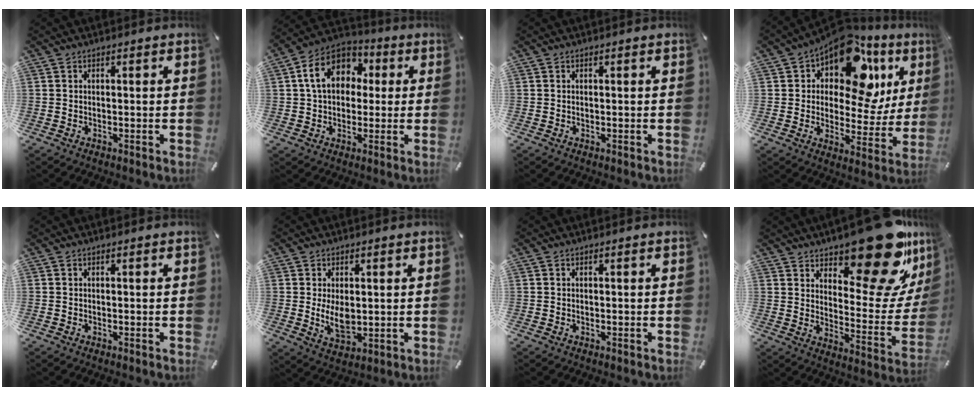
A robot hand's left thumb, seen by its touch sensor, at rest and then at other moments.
{"total": 11.9, "force": [2.2, 9.4, 7.1], "torque": [-0.131, 0.015, 0.039]}
{"total": 0.0}
{"total": 16.8, "force": [10.1, 9.2, 9.7], "torque": [-0.150, -0.073, 0.175]}
{"total": 0.0}
{"total": 6.7, "force": [0.4, 4.2, 5.3], "torque": [-0.109, -0.008, 0.003]}
{"total": 0.0}
{"total": 24.5, "force": [17.1, 9.8, 14.6], "torque": [-0.168, -0.125, 0.278]}